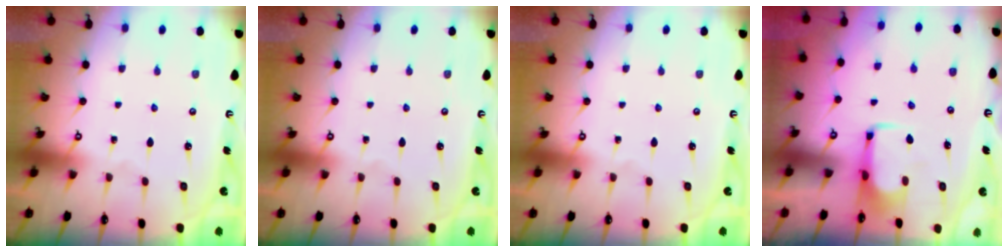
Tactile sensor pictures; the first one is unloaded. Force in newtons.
{"total": 0.0}
{"total": 0.0}
{"total": 2.1, "press": 2.1, "slide": 0.4}